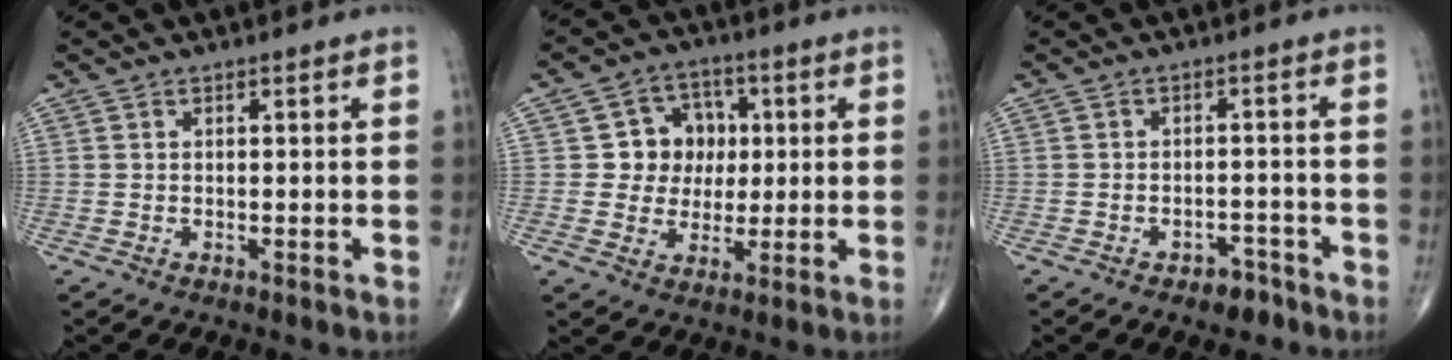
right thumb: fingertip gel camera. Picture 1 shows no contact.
{"total": 8.8, "force": [1.2, 8.1, 3.3], "torque": [0.004, 0.009, 0.016]}
{"total": 3.5, "force": [-2.5, 2.0, 1.4], "torque": [-0.008, 0.021, -0.031]}